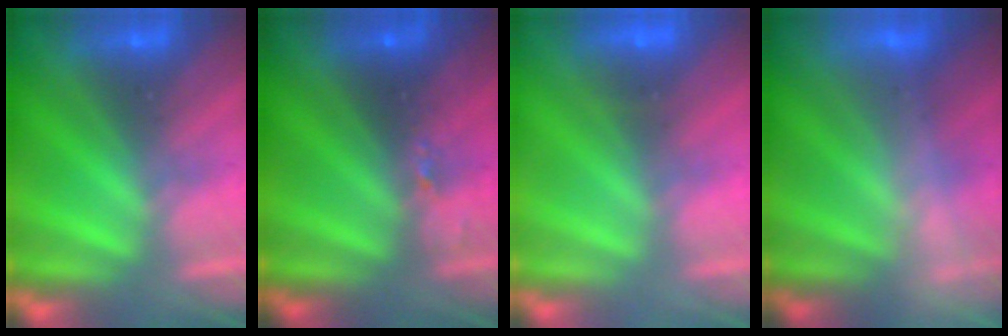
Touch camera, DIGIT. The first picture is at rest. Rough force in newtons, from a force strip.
{"total": 2.4}
{"total": 1.8}
{"total": 2.4}